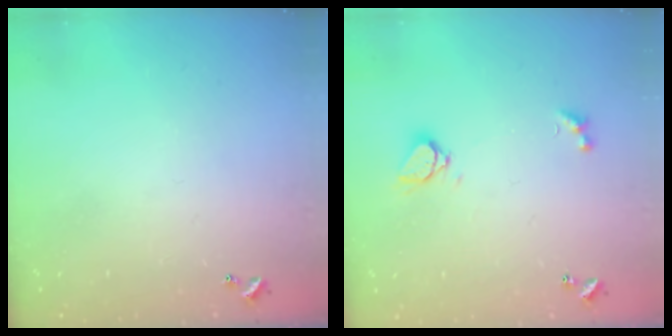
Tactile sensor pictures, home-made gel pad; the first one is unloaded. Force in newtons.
{"total": 2.1, "press": 2.0, "slide": 0.5}